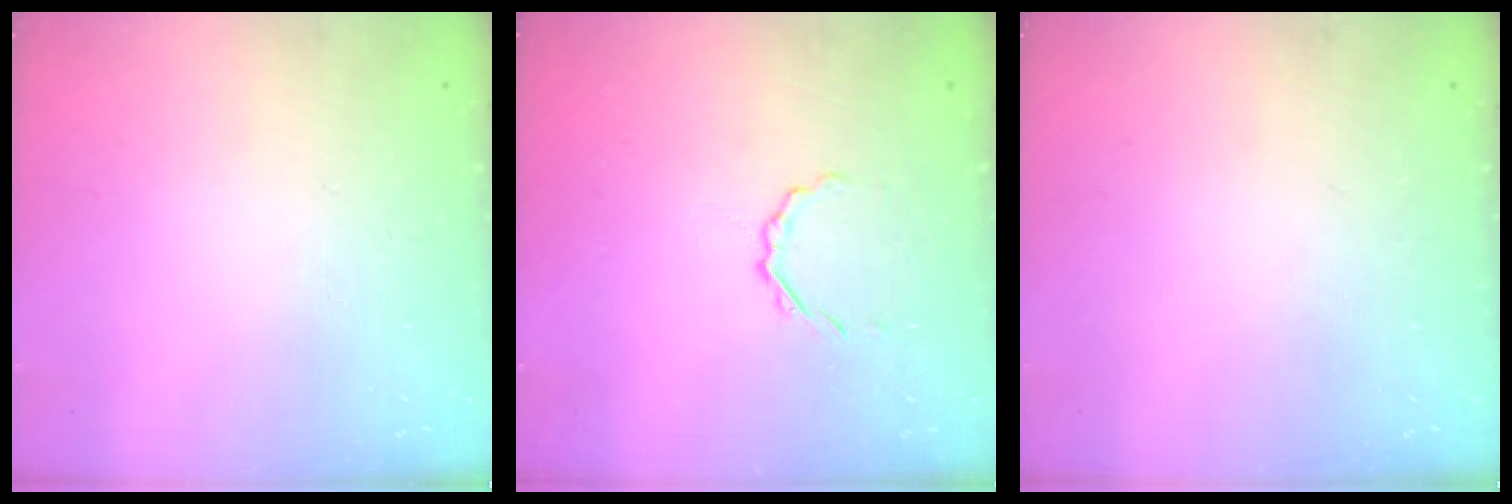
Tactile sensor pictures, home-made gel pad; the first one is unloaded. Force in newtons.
{"total": 2.2, "press": 2.1, "slide": 0.7}
{"total": 0.0}